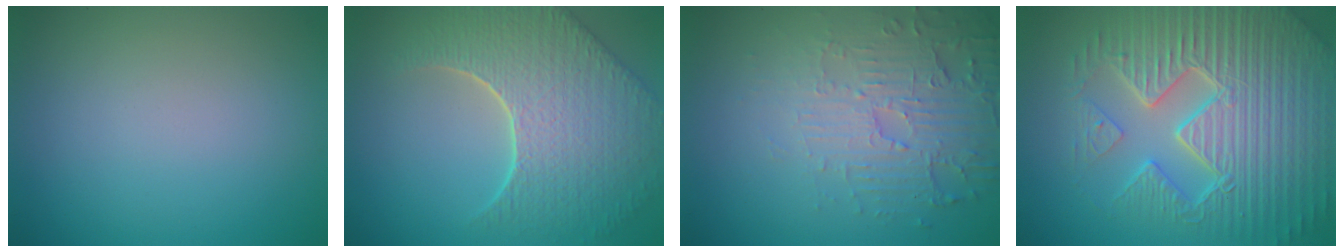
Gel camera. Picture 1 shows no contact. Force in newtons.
{"total": 8.6, "press": 6.1, "slide": 6.1}
{"total": 5.5, "press": 3.5, "slide": 4.2}
{"total": 9.5, "press": 6.8, "slide": 6.7}